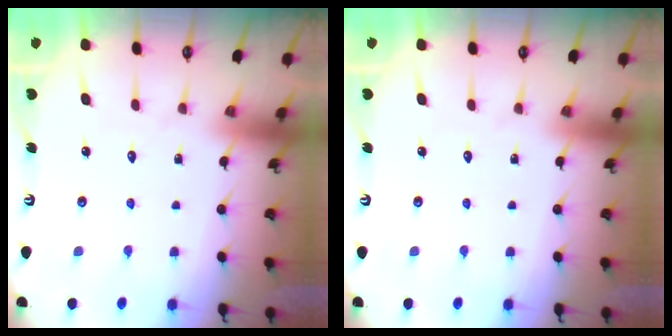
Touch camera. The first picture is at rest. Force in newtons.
{"total": 0.0}